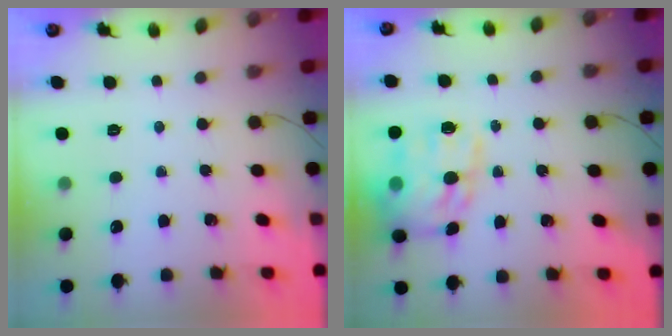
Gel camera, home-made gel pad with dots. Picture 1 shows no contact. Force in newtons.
{"total": 18.1, "press": 17.9, "slide": 2.3}